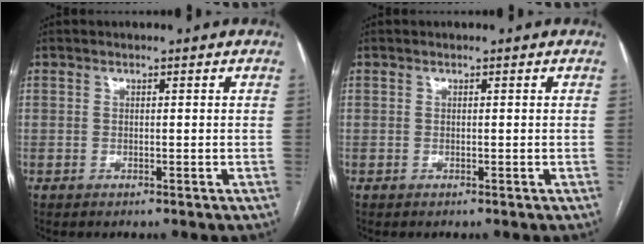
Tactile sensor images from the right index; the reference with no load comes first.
{"total": 0.0}